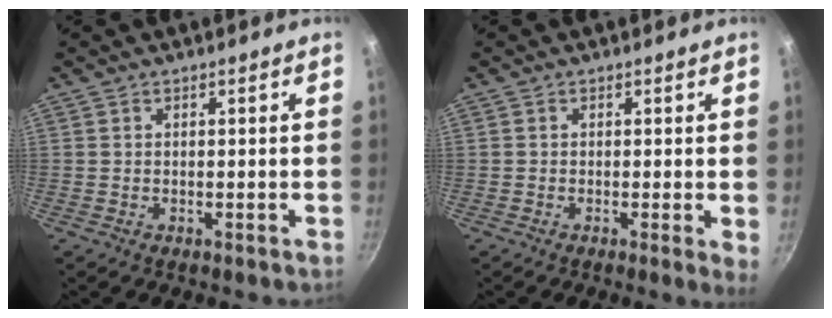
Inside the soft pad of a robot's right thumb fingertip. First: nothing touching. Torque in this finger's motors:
{"motor_torque": [-0.12, 0.07, -0.38, -0.09, -0.06]}